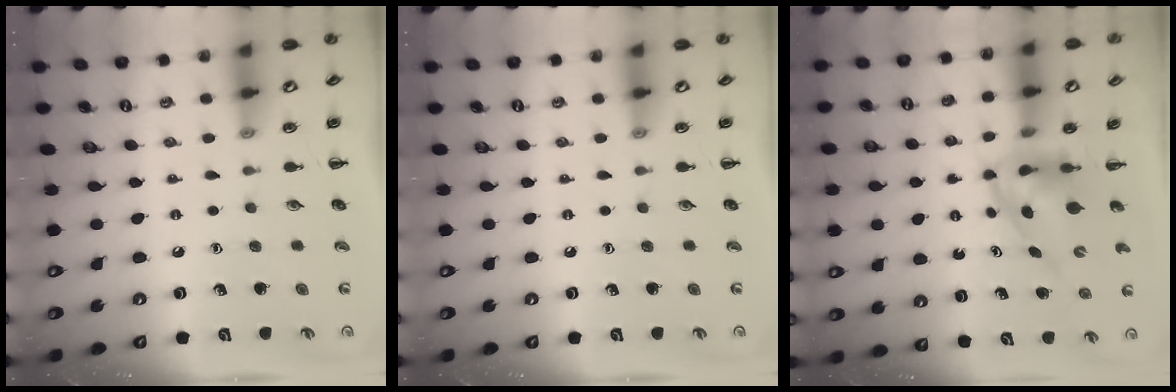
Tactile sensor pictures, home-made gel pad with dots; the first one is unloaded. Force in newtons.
{"total": 0.0}
{"total": 3.8, "press": 3.7, "slide": 0.6}